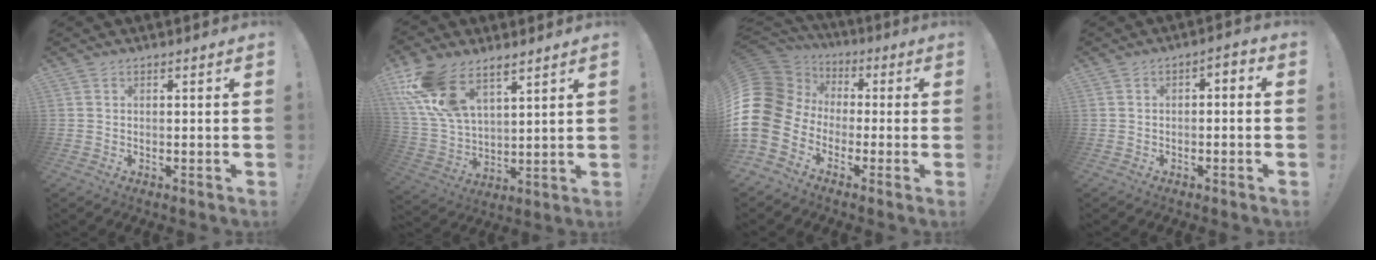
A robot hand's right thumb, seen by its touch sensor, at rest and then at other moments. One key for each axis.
{"total": 16.1, "fx": 10.3, "fy": 8.4, "fz": 9.0, "tx": -0.191, "ty": -0.056, "tz": 0.196}
{"total": 17.1, "fx": -2.0, "fy": 13.6, "fz": 10.2, "tx": -0.205, "ty": 0.014, "tz": -0.018}
{"total": 2.9, "fx": -2.1, "fy": 1.3, "fz": 1.4, "tx": -0.020, "ty": 0.015, "tz": -0.040}